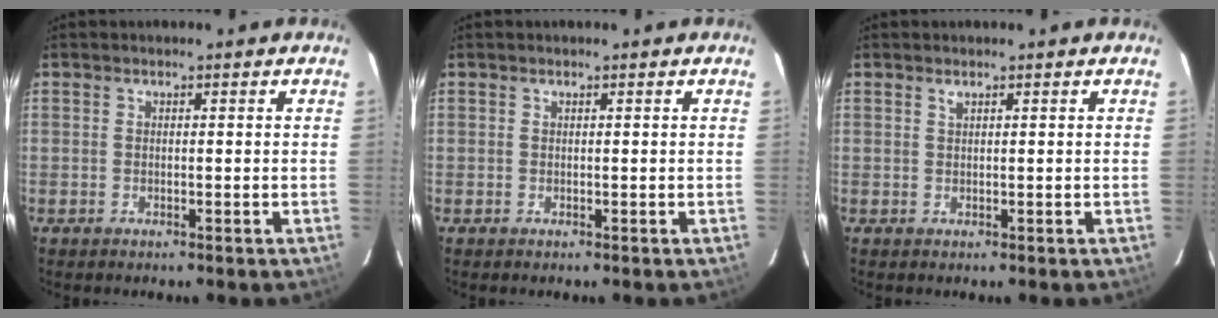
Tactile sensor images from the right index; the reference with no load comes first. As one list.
[{"total": 0.0}, {"total": 0.6, "force": [0.5, 0.1, 0.3], "torque": [-0.004, 0.001, 0.008]}]